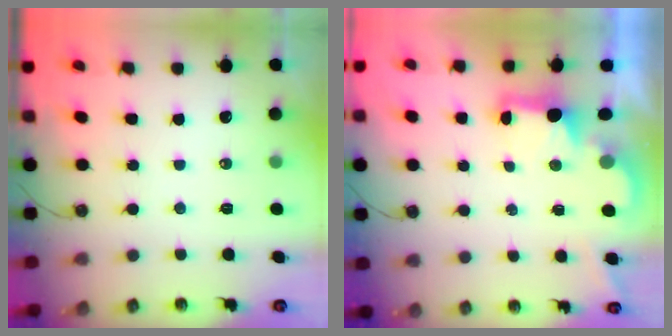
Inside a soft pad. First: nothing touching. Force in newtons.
{"total": 2.3, "press": 2.2, "slide": 0.8}